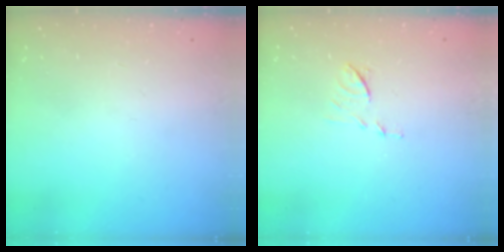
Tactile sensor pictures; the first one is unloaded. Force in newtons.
{"total": 6.6, "press": 6.6, "slide": 0.5}